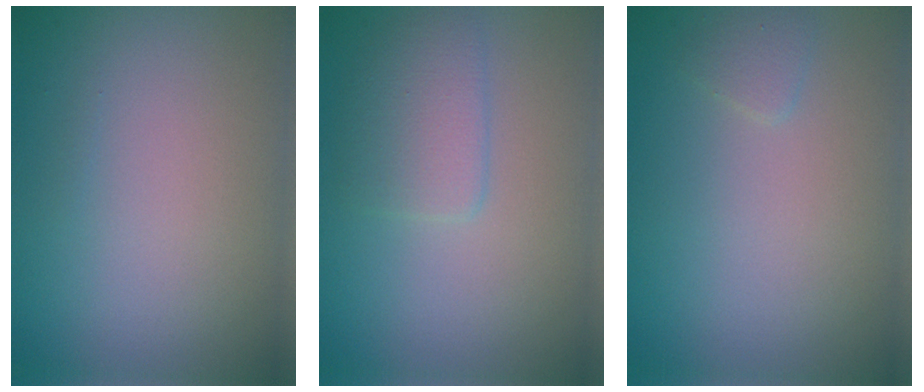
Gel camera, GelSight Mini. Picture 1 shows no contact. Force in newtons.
{"total": 2.4, "press": 2.3, "slide": 0.2}
{"total": 0.7, "press": 0.7, "slide": 0.1}